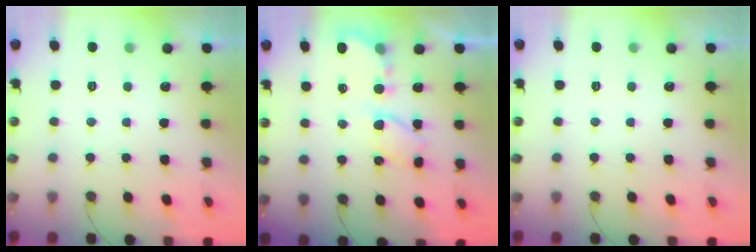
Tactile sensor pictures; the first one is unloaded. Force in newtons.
{"total": 6.2, "press": 6.2, "slide": 0.4}
{"total": 0.0}